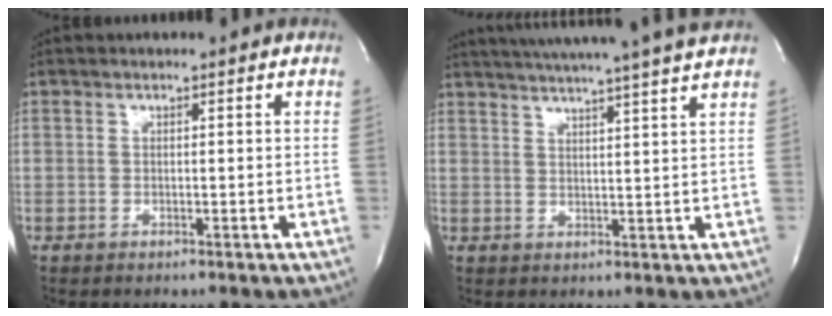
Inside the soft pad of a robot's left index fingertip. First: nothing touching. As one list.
[{"total": 16.9, "force": [15.0, -1.5, 7.7], "torque": [-0.132, -0.011, 0.198]}]